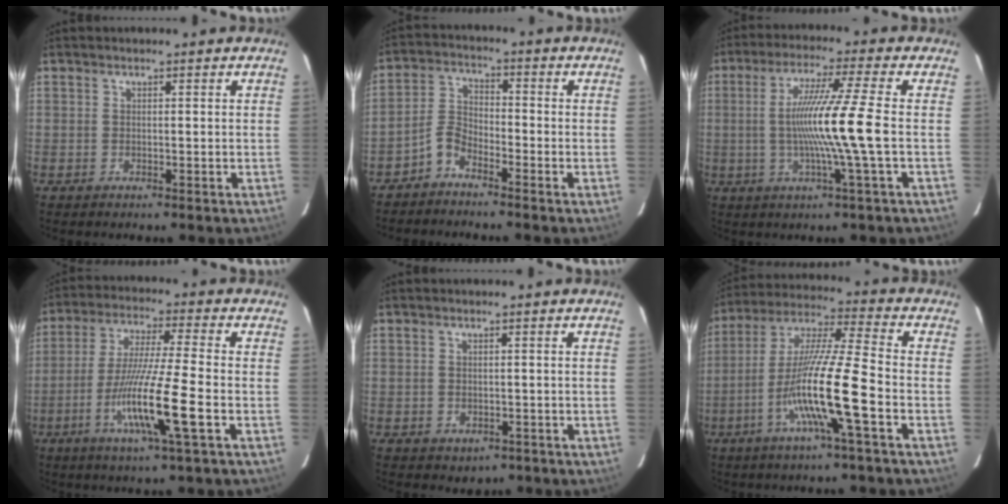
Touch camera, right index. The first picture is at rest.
{"total": 3.8, "force": [-3.1, 1.4, 1.7], "torque": [-0.039, -0.001, -0.068]}
{"total": 11.1, "force": [-0.9, -2.2, 10.9], "torque": [-0.207, -0.008, -0.018]}
{"total": 12.8, "force": [-4.3, -0.6, 12.0], "torque": [-0.233, -0.020, -0.083]}
{"total": 1.8, "force": [-0.9, 1.4, 0.7], "torque": [-0.010, 0.002, -0.001]}
{"total": 14.6, "force": [-4.9, -0.7, 13.7], "torque": [-0.268, -0.005, -0.096]}